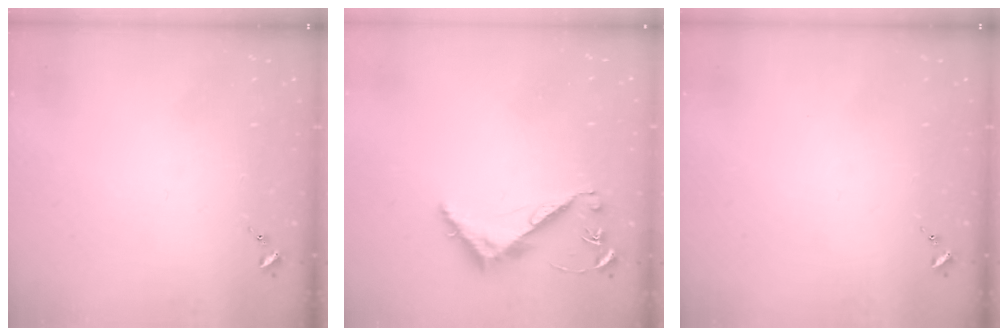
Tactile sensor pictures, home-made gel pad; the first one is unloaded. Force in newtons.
{"total": 7.7, "press": 7.7, "slide": 0.5}
{"total": 0.0}